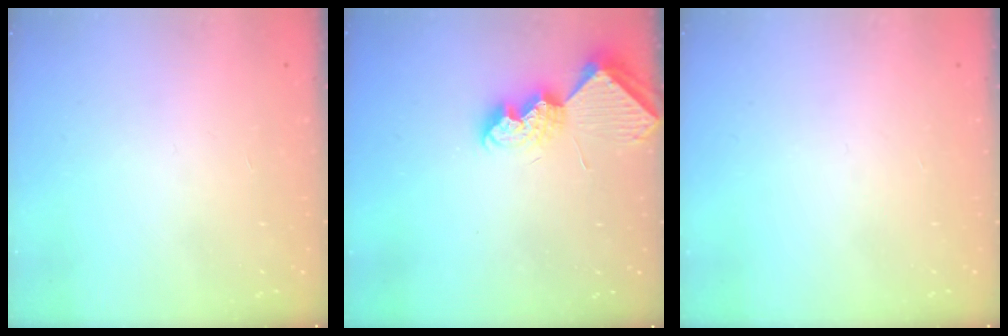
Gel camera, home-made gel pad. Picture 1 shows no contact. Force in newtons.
{"total": 8.8, "press": 8.8, "slide": 0.4}
{"total": 0.0}